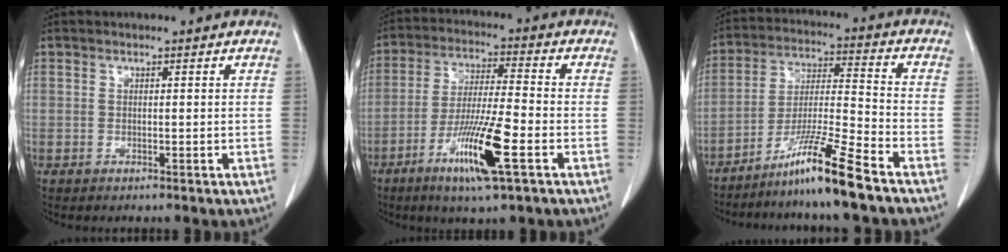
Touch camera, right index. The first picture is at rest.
{"total": 11.7, "force": [-5.3, 0.4, 10.5], "torque": [-0.200, -0.021, -0.099]}
{"total": 11.4, "force": [-8.4, -1.5, 7.6], "torque": [-0.142, -0.021, -0.155]}